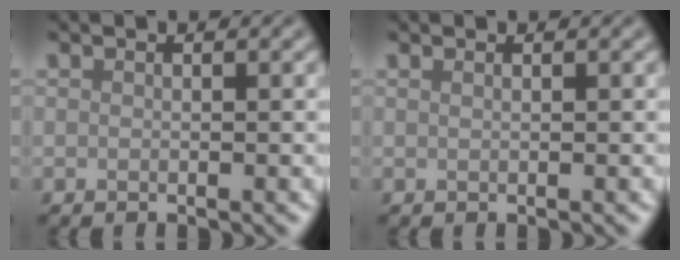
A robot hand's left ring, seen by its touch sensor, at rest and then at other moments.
{"total": 0.6, "force": [0.4, 0.2, 0.3], "torque": [-0.002, -0.002, 0.000]}